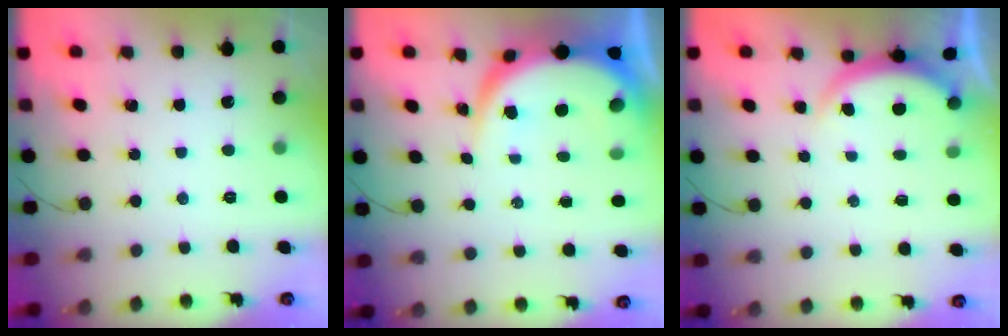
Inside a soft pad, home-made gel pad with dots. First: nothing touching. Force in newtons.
{"total": 8.8, "press": 8.7, "slide": 0.8}
{"total": 4.1, "press": 4.1, "slide": 0.6}